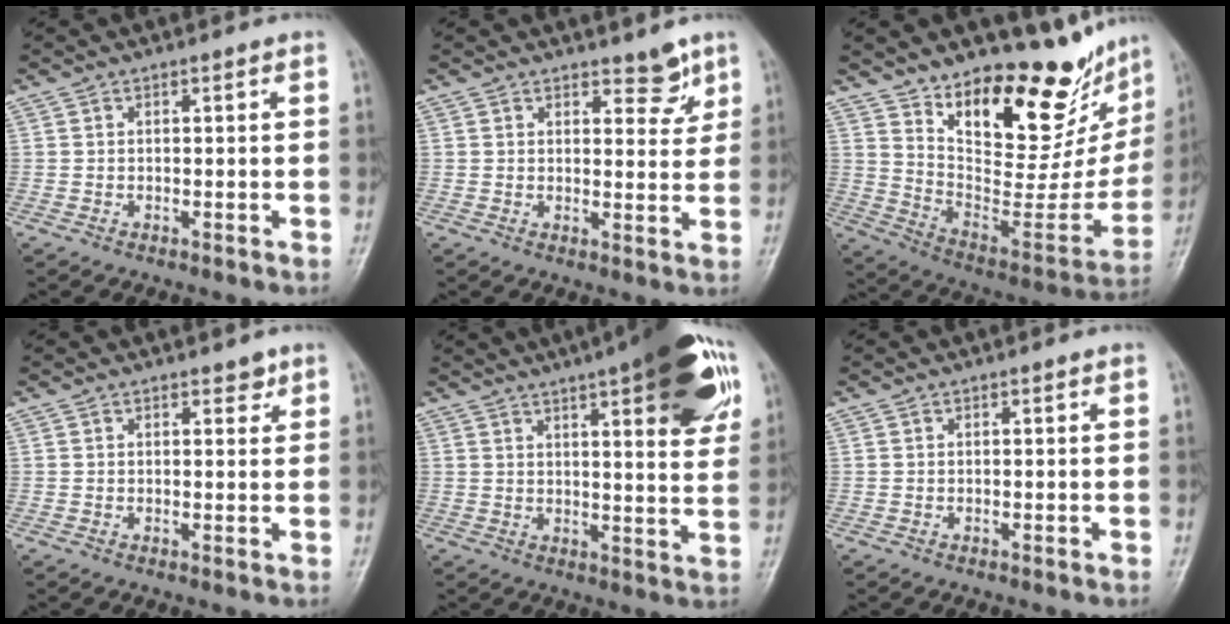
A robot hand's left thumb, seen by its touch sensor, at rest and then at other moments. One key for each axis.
{"total": 4.3, "fx": 3.1, "fy": 2.0, "fz": 2.1, "tx": 0.000, "ty": -0.022, "tz": 0.042}
{"total": 23.0, "fx": 17.8, "fy": 8.5, "fz": 11.7, "tx": -0.120, "ty": -0.121, "tz": 0.279}
{"total": 1.9, "fx": 1.4, "fy": 1.0, "fz": 0.9, "tx": 0.004, "ty": -0.007, "tz": 0.015}
{"total": 19.2, "fx": 9.3, "fy": 5.2, "fz": 15.9, "tx": -0.187, "ty": -0.019, "tz": 0.121}
{"total": 0.0}